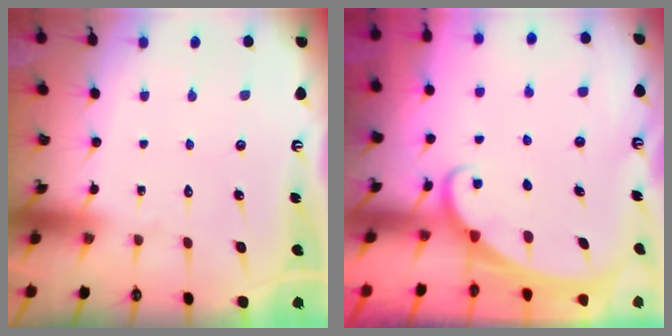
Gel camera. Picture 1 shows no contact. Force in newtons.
{"total": 1.7, "press": 1.7, "slide": 0.1}